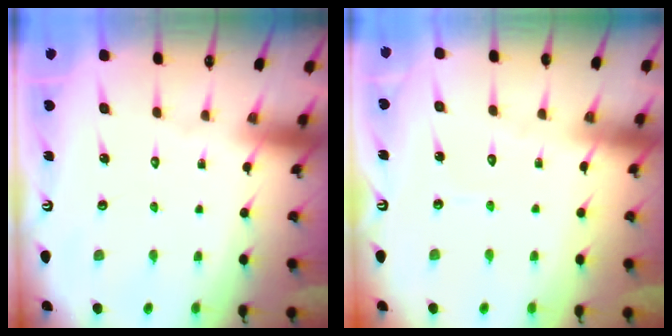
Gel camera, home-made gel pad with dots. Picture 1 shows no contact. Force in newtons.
{"total": 2.7, "press": 2.6, "slide": 0.3}